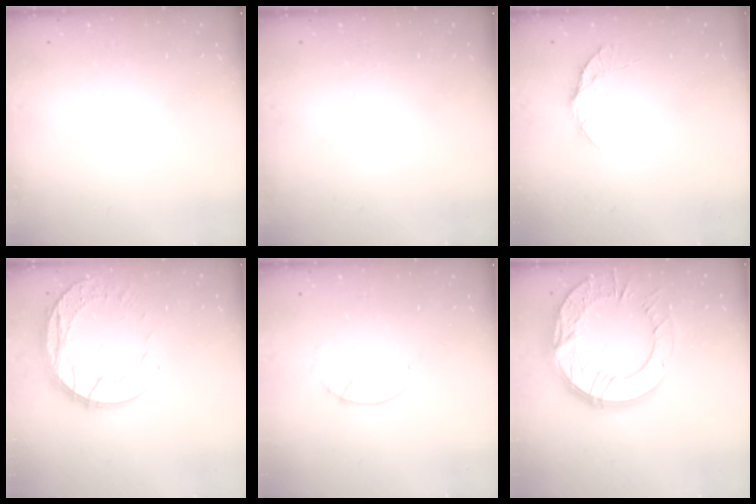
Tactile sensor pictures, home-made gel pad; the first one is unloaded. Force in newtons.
{"total": 0.0}
{"total": 8.1, "press": 8.1, "slide": 0.7}
{"total": 13.8, "press": 13.7, "slide": 1.1}
{"total": 2.9, "press": 2.9, "slide": 0.4}
{"total": 22.7, "press": 22.7, "slide": 1.8}